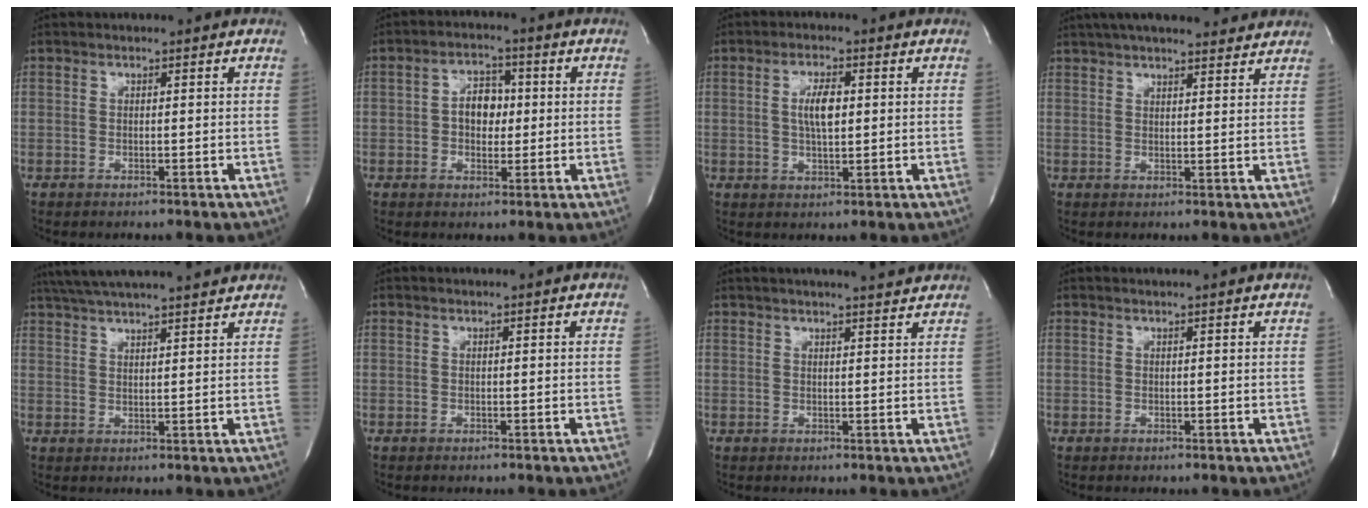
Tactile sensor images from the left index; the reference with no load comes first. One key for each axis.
{"total": 5.1, "fx": 0.1, "fy": 3.4, "fz": 3.8, "tx": -0.067, "ty": 0.013, "tz": 0.001}
{"total": 4.7, "fx": 0.6, "fy": 1.4, "fz": 4.4, "tx": -0.087, "ty": 0.003, "tz": 0.012}
{"total": 16.2, "fx": 14.1, "fy": 3.3, "fz": 7.3, "tx": -0.117, "ty": 0.041, "tz": 0.194}
{"total": 17.2, "fx": 15.4, "fy": 1.6, "fz": 7.6, "tx": -0.136, "ty": 0.043, "tz": 0.224}
{"total": 0.9, "fx": 0.8, "fy": 0.0, "fz": 0.3, "tx": -0.006, "ty": 0.006, "tz": 0.010}
{"total": 8.3, "fx": 7.5, "fy": 0.6, "fz": 3.5, "tx": -0.054, "ty": 0.016, "tz": 0.087}
{"total": 3.6, "fx": 3.4, "fy": -0.1, "fz": 1.2, "tx": -0.018, "ty": 0.018, "tz": 0.035}